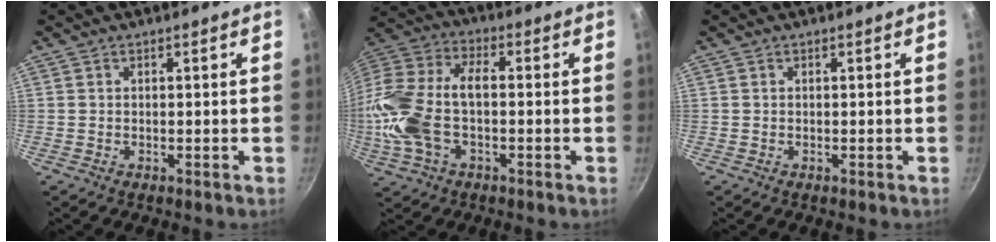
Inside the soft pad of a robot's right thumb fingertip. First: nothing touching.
{"total": 18.7, "force": [-2.6, 10.5, 15.3], "torque": [-0.356, 0.027, -0.047]}
{"total": 0.0}